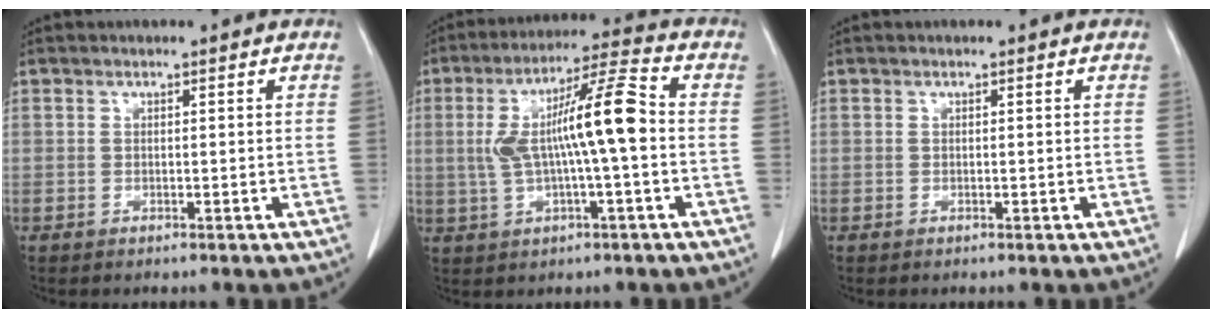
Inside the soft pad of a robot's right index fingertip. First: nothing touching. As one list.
[{"total": 12.0, "force": [0.2, 1.2, 11.9], "torque": [-0.214, 0.026, 0.003]}, {"total": 0.0}]